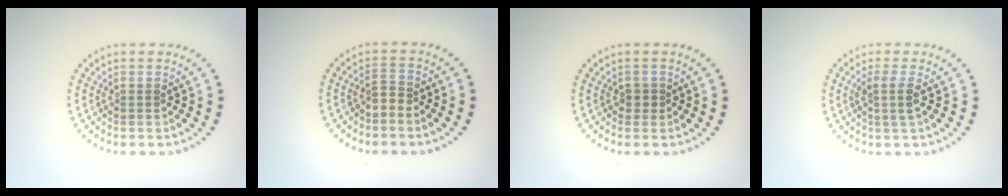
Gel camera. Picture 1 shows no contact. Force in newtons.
{"total": 1.2, "press": 0.7, "slide": 1.0}
{"total": 1.0, "press": 0.9, "slide": 0.4}
{"total": 2.0, "press": 1.6, "slide": 1.2}